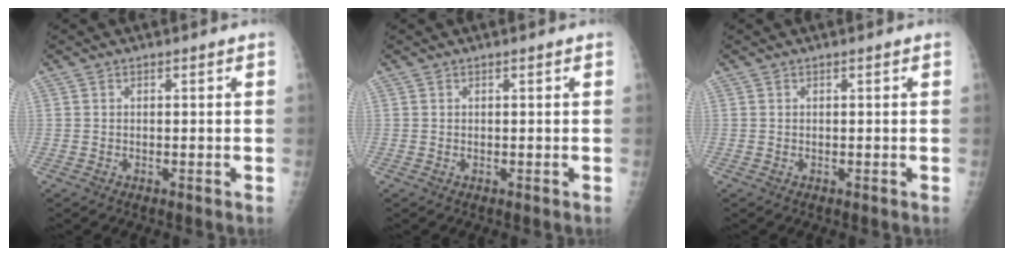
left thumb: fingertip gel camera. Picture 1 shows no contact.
{"total": 0.0}
{"total": 0.0}